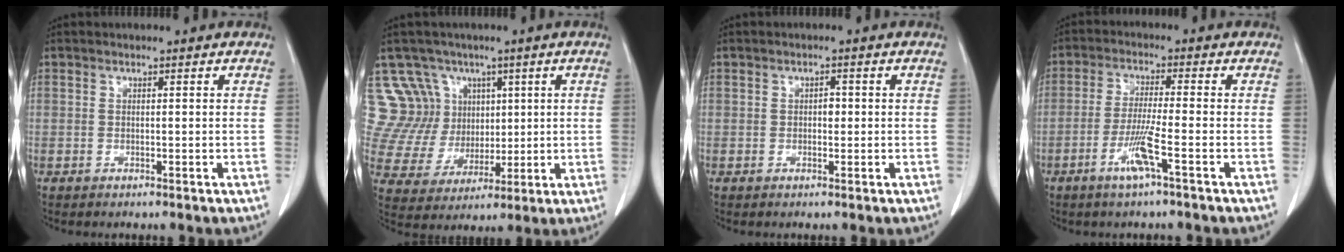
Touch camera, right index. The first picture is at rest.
{"total": 11.6, "force": [5.5, 10.2, 1.3], "torque": [-0.045, 0.054, 0.120]}
{"total": 1.2, "force": [0.0, 0.8, 1.0], "torque": [-0.015, 0.003, -0.001]}
{"total": 5.8, "force": [-2.7, -0.5, 5.1], "torque": [-0.102, -0.008, -0.054]}